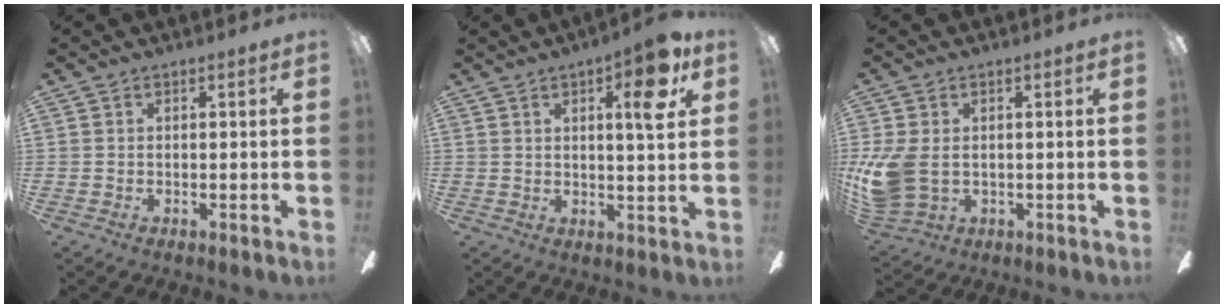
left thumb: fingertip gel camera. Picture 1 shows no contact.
{"total": 7.6, "force": [3.8, 1.9, 6.3], "torque": [-0.081, -0.014, 0.054]}
{"total": 9.3, "force": [0.0, 6.4, 6.8], "torque": [-0.159, 0.001, 0.005]}